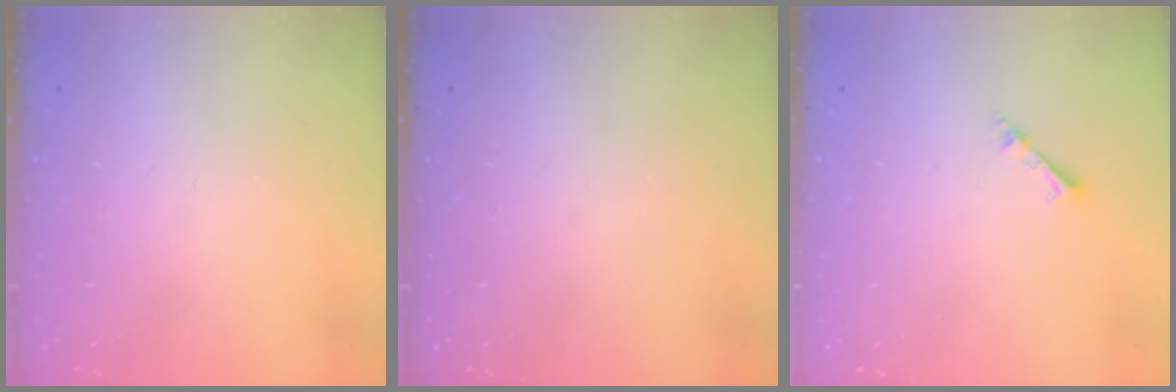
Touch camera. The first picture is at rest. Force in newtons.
{"total": 0.0}
{"total": 2.1, "press": 2.1, "slide": 0.3}